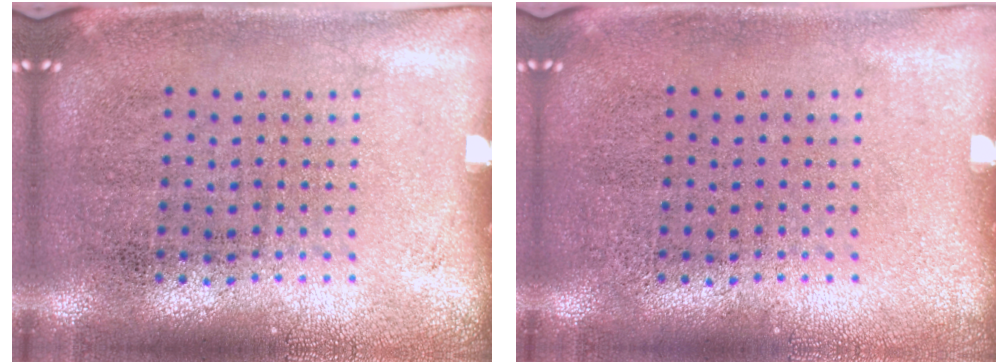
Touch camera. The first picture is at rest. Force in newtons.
{"total": 0.0}